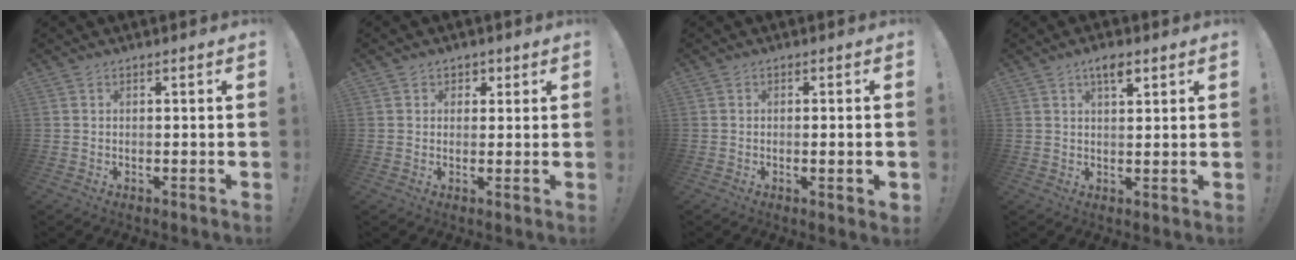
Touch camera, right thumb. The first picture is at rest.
{"total": 2.8, "force": [1.1, 2.6, 0.5], "torque": [0.003, -0.001, 0.016]}
{"total": 2.4, "force": [-0.5, 0.1, 2.3], "torque": [-0.033, -0.005, -0.008]}
{"total": 4.3, "force": [2.4, 1.4, 3.3], "torque": [-0.042, -0.011, 0.035]}